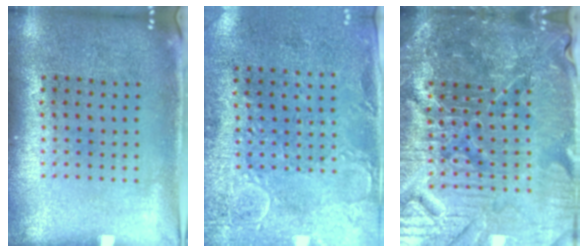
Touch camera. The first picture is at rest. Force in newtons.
{"total": 2.9, "press": 2.3, "slide": 1.8}
{"total": 6.2, "press": 5.7, "slide": 2.5}